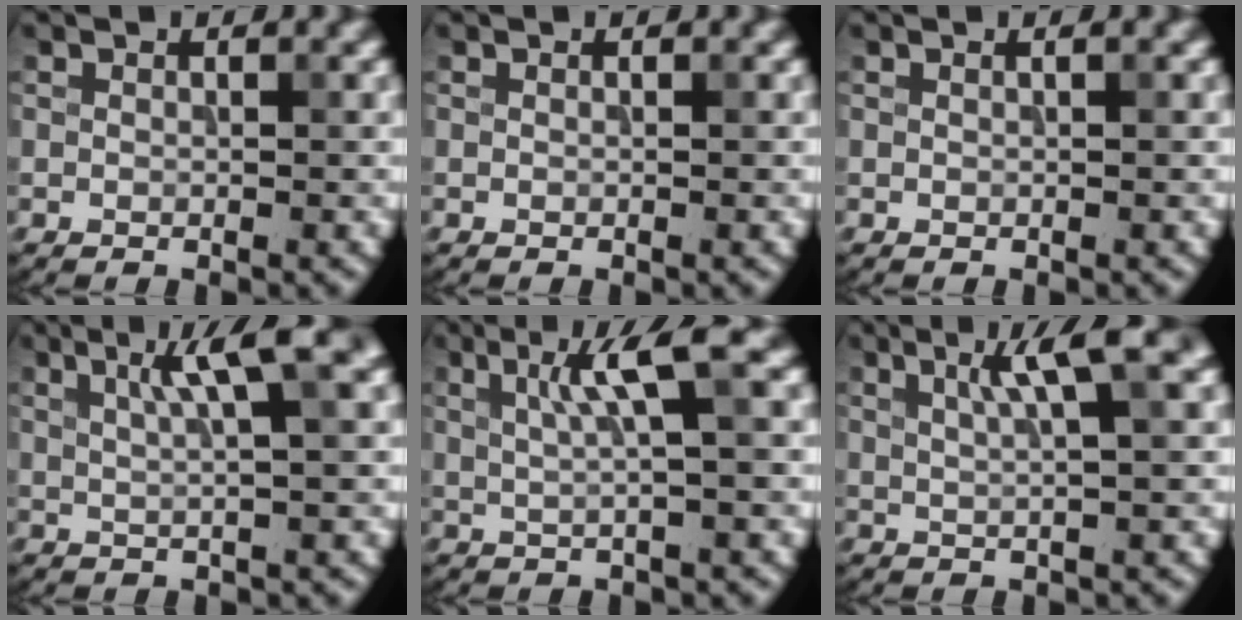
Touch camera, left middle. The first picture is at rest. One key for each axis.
{"total": 0.0}
{"total": 0.5, "fx": 0.2, "fy": 0.2, "fz": 0.5, "tx": -0.003, "ty": 0.002, "tz": -0.001}
{"total": 4.7, "fx": 2.1, "fy": 0.6, "fz": 4.2, "tx": -0.062, "ty": 0.008, "tz": 0.032}
{"total": 4.4, "fx": 1.5, "fy": 0.5, "fz": 4.1, "tx": -0.066, "ty": 0.006, "tz": 0.025}
{"total": 4.2, "fx": 1.8, "fy": 0.6, "fz": 3.8, "tx": -0.053, "ty": 0.007, "tz": 0.030}